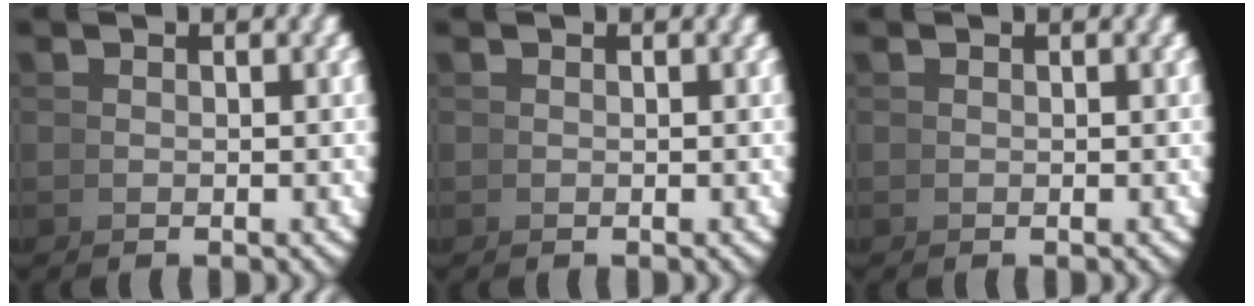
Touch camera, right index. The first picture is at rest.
{"total": 0.0}
{"total": 0.0}